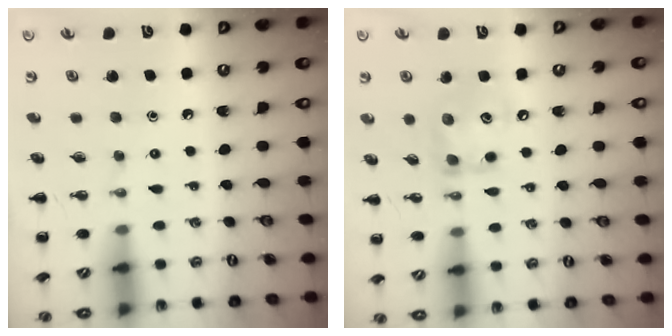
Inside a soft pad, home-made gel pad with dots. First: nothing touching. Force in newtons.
{"total": 10.1, "press": 10.1, "slide": 0.6}